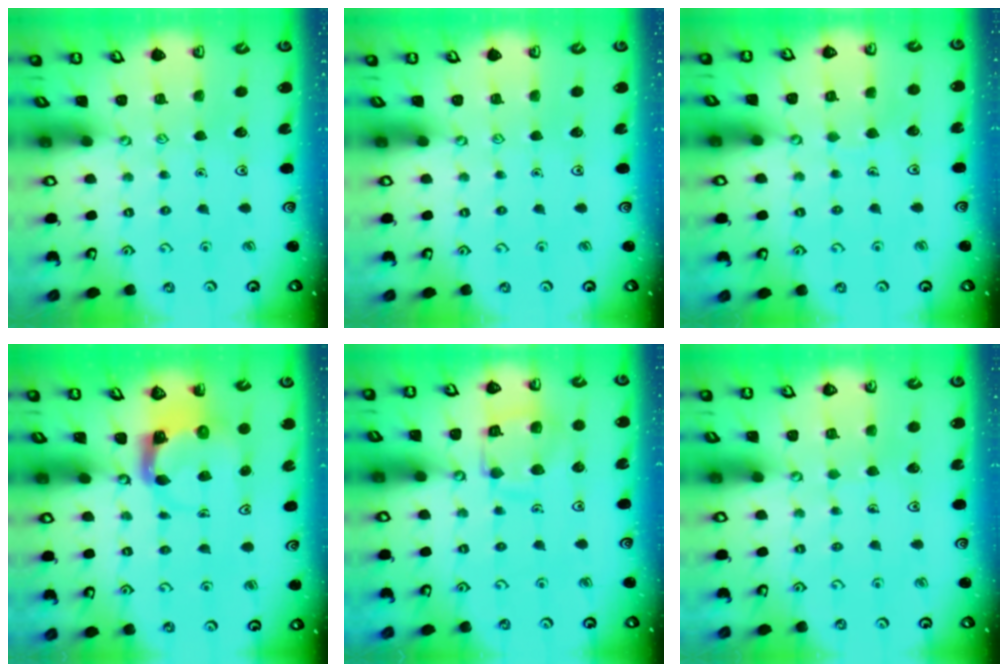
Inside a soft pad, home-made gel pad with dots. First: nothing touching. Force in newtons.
{"total": 0.0}
{"total": 3.4, "press": 3.4, "slide": 0.3}
{"total": 3.8, "press": 3.7, "slide": 0.7}
{"total": 12.3, "press": 12.2, "slide": 1.4}
{"total": 3.5, "press": 3.5, "slide": 0.3}